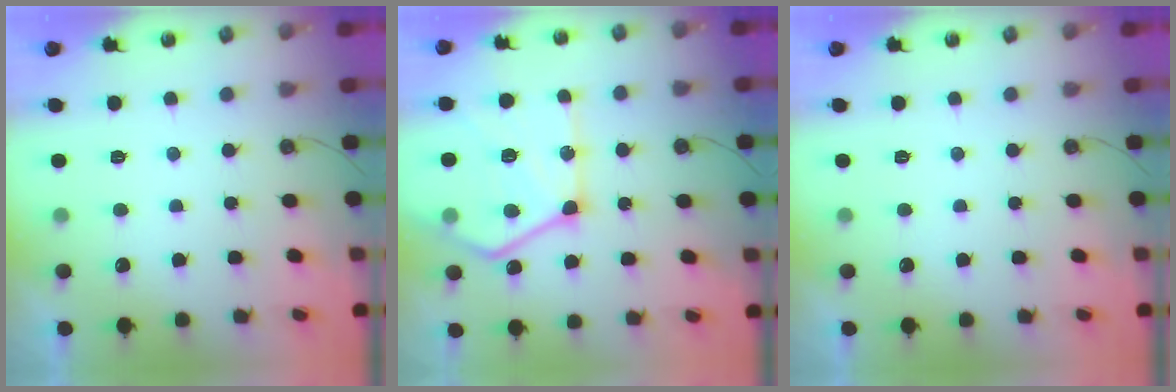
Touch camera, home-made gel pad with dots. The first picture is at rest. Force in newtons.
{"total": 22.5, "press": 22.4, "slide": 2.5}
{"total": 0.0}